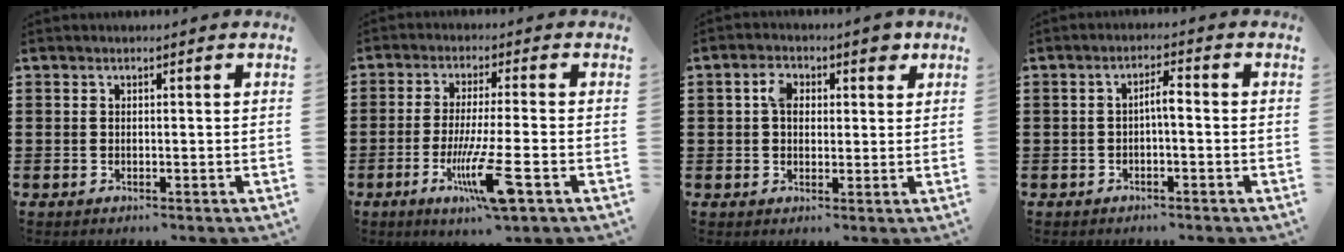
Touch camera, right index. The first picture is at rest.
{"total": 9.8, "force": [-3.5, 0.8, 9.1], "torque": [-0.172, -0.016, -0.062]}
{"total": 4.6, "force": [1.4, 2.9, 3.3], "torque": [-0.060, 0.008, 0.018]}
{"total": 2.5, "force": [-0.7, 0.4, 2.3], "torque": [-0.045, 0.004, -0.016]}